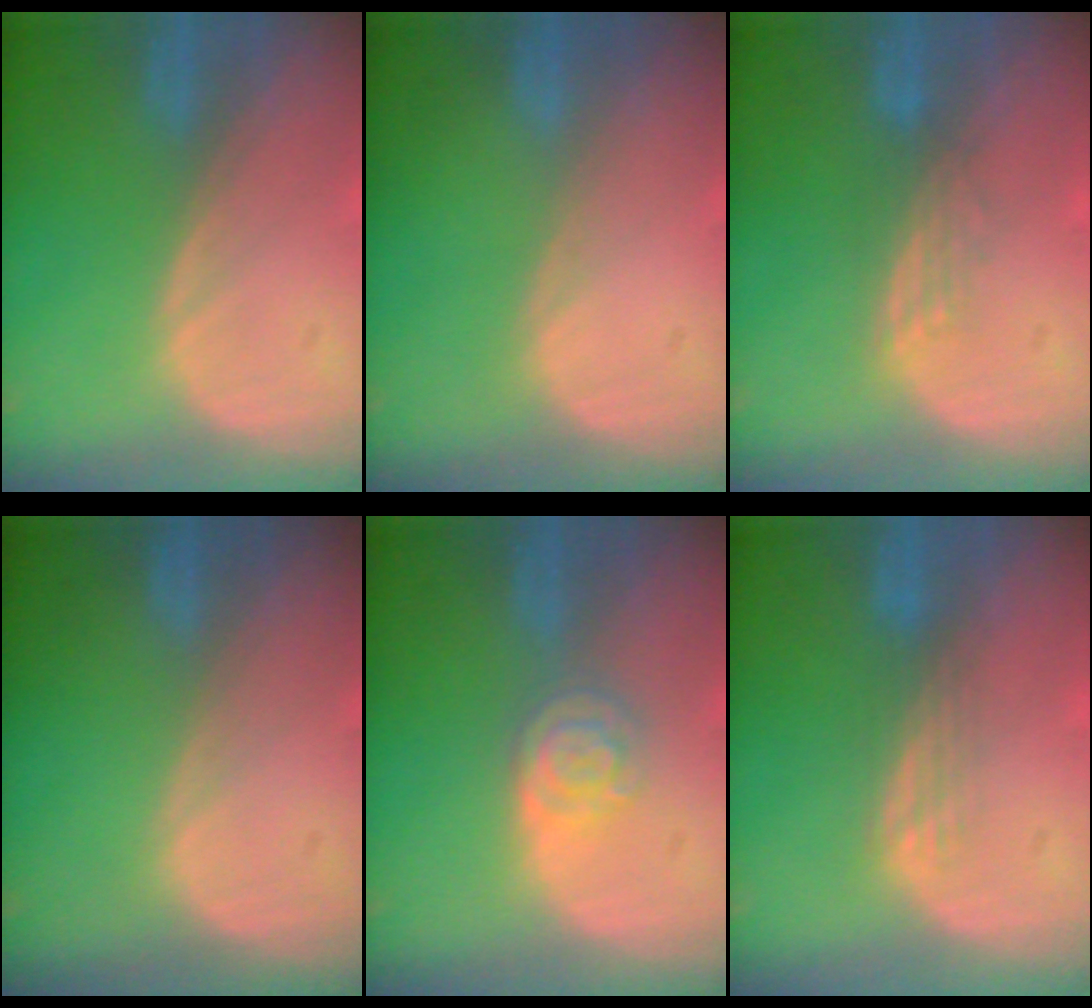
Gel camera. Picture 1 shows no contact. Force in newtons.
{"total": 0.0}
{"total": 2.9, "press": 2.4, "slide": 1.6}
{"total": 0.0}
{"total": 4.3, "press": 3.9, "slide": 1.9}
{"total": 2.9, "press": 2.5, "slide": 1.5}